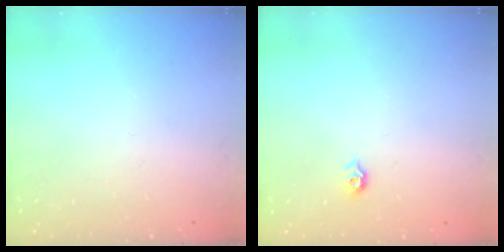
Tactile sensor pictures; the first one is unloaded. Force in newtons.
{"total": 5.3, "press": 5.2, "slide": 0.8}